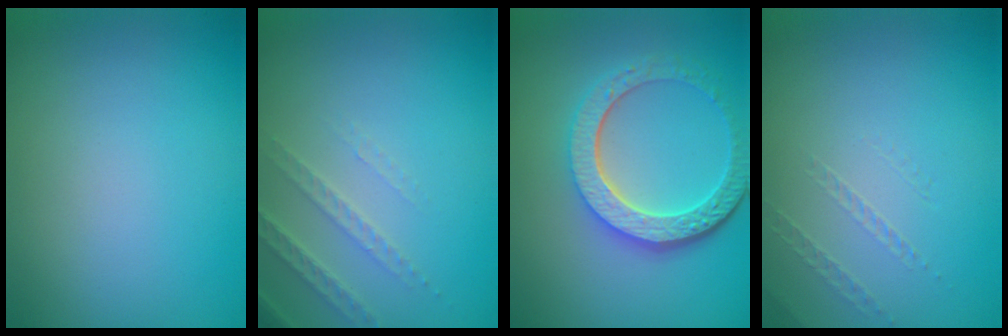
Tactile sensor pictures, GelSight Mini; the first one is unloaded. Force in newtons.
{"total": 2.2, "press": 2.1, "slide": 0.7}
{"total": 6.0, "press": 4.5, "slide": 4.0}
{"total": 0.9, "press": 0.1, "slide": 0.9}